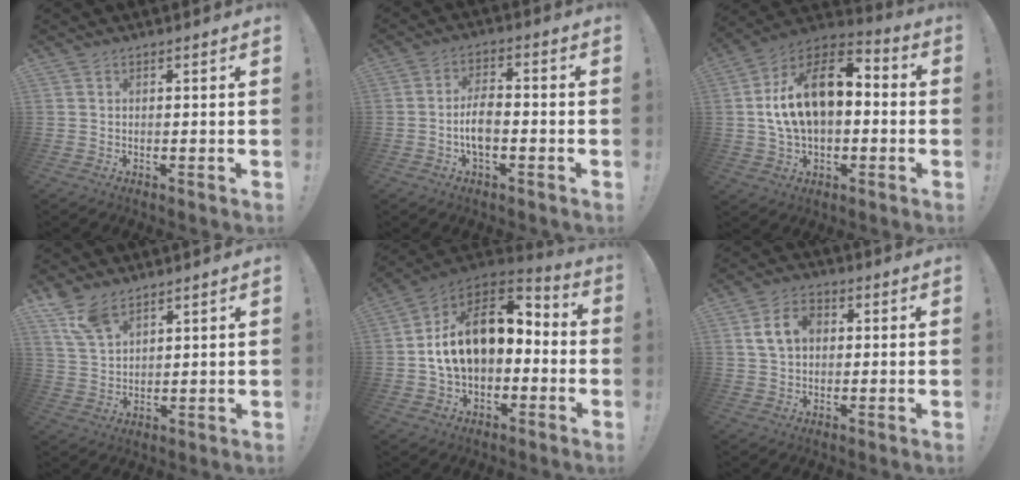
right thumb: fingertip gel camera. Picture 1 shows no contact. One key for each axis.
{"total": 7.1, "fx": -2.0, "fy": 3.5, "fz": 5.8, "tx": -0.109, "ty": 0.004, "tz": -0.038}
{"total": 19.0, "fx": 2.6, "fy": 11.5, "fz": 14.9, "tx": -0.236, "ty": 0.002, "tz": 0.049}
{"total": 8.2, "fx": 6.0, "fy": 3.9, "fz": 4.0, "tx": -0.077, "ty": -0.029, "tz": 0.118}
{"total": 18.9, "fx": 3.1, "fy": 12.2, "fz": 14.1, "tx": -0.214, "ty": 0.006, "tz": 0.061}
{"total": 8.8, "fx": 1.9, "fy": 6.4, "fz": 5.6, "tx": -0.103, "ty": 0.015, "tz": 0.037}